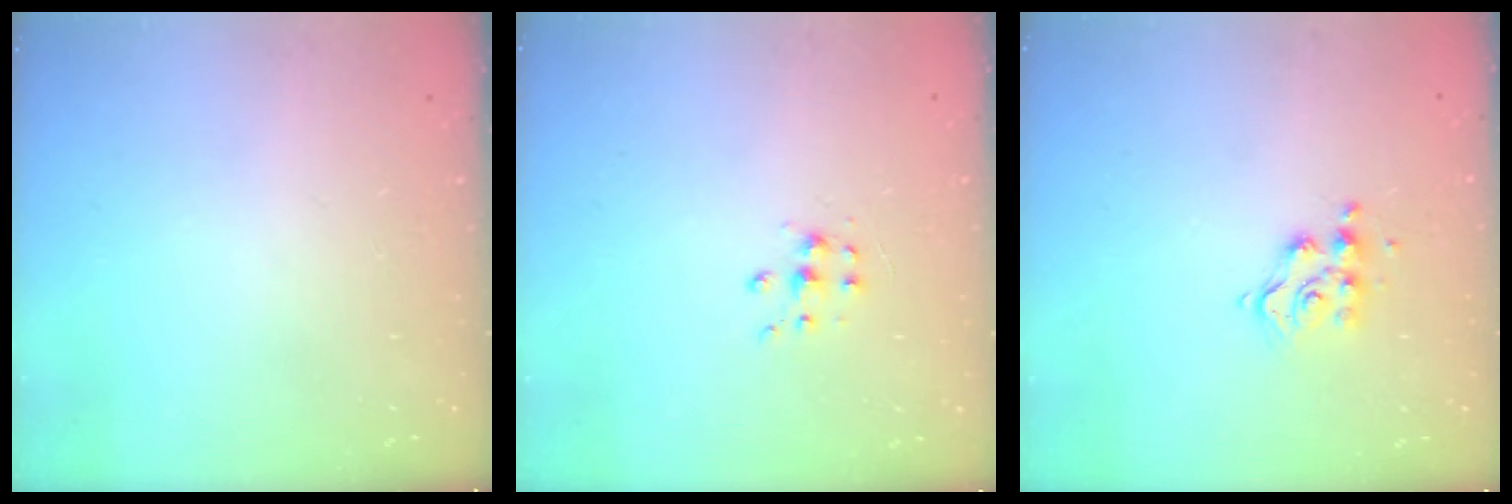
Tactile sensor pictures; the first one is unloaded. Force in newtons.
{"total": 6.4, "press": 6.4, "slide": 0.5}
{"total": 8.3, "press": 8.3, "slide": 0.5}